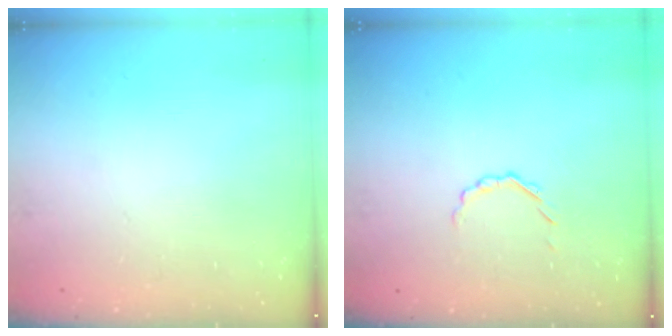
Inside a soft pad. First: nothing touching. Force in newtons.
{"total": 1.8, "press": 1.7, "slide": 0.7}